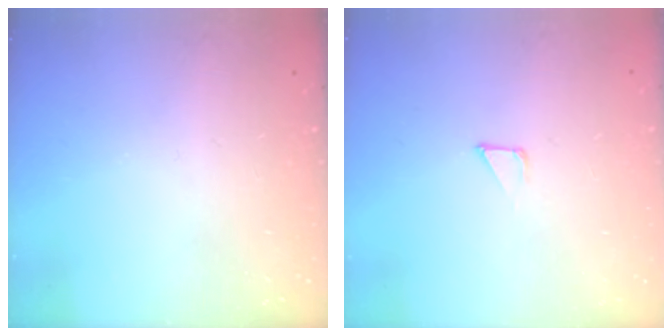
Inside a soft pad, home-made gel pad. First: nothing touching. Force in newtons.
{"total": 1.7, "press": 1.7, "slide": 0.0}